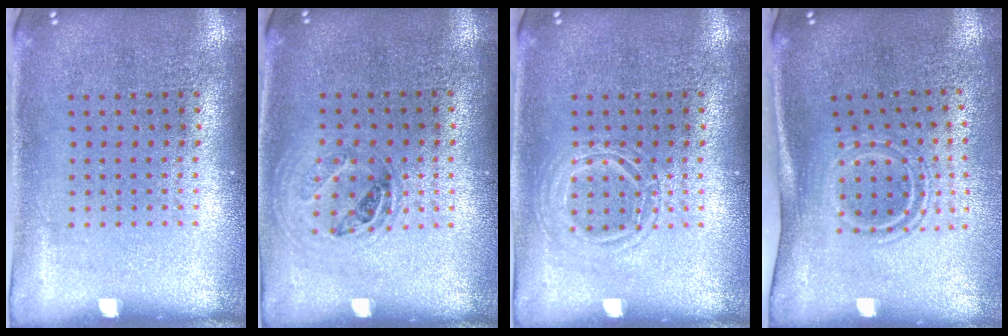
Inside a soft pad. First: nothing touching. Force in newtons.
{"total": 1.1, "press": 0.9, "slide": 0.6}
{"total": 1.6, "press": 1.6, "slide": 0.2}
{"total": 1.6, "press": 1.0, "slide": 1.3}